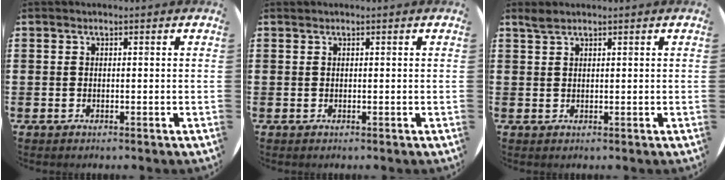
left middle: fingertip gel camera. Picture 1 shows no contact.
{"total": 0.0}
{"total": 1.4, "force": [1.3, 0.2, 0.5], "torque": [-0.013, 0.002, 0.024]}